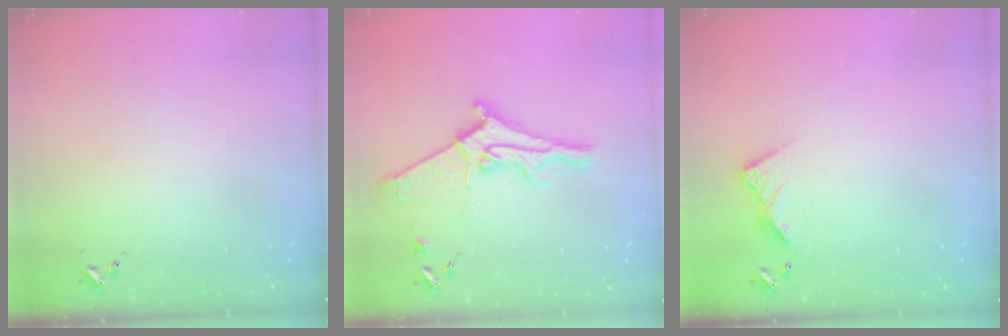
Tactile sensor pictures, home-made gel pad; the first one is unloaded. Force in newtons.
{"total": 14.1, "press": 14.1, "slide": 1.1}
{"total": 6.1, "press": 6.1, "slide": 0.6}